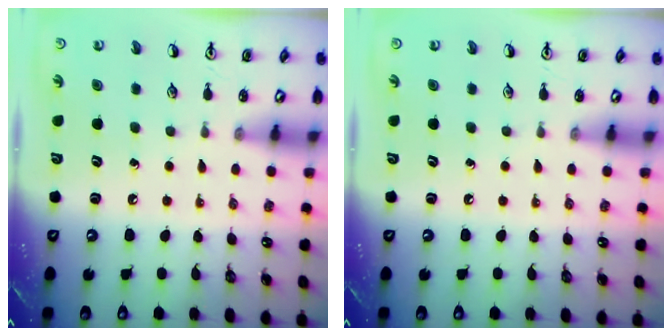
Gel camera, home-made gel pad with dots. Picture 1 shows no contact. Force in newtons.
{"total": 0.0}